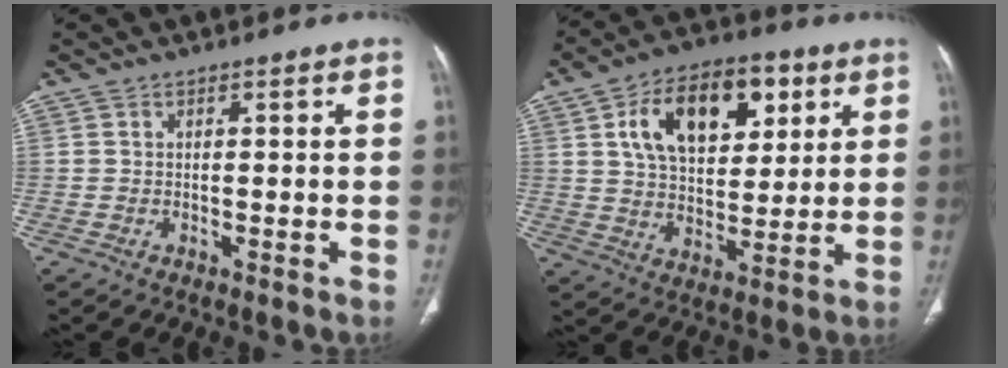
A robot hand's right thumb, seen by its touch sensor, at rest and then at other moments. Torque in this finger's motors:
{"motor_torque": [0.07, 0.51, 0.86, -0.05, 0.15]}